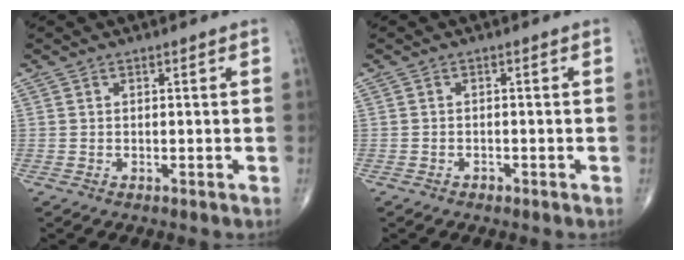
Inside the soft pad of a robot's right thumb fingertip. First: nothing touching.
{"total": 1.0, "force": [-0.7, 0.6, 0.3], "torque": [-0.004, 0.002, -0.013]}